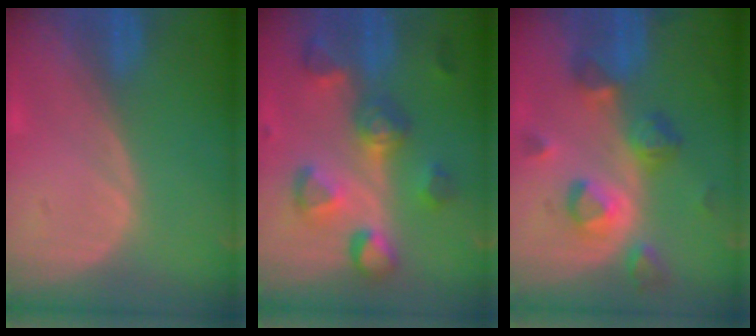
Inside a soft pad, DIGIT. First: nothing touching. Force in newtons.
{"total": 8.4, "press": 8.4, "slide": 0.7}
{"total": 7.7, "press": 7.5, "slide": 1.8}